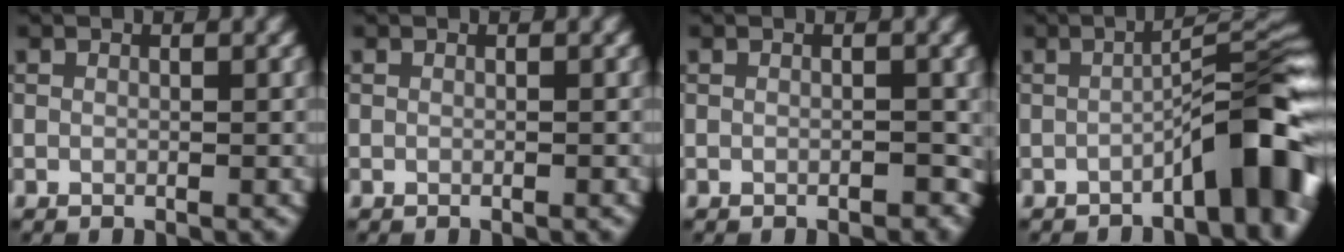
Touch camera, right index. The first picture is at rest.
{"total": 0.0}
{"total": 1.1, "force": [-0.4, 0.7, 0.8], "torque": [-0.010, -0.003, -0.004]}
{"total": 7.7, "force": [-3.3, 1.6, 6.8], "torque": [-0.085, 0.027, -0.054]}